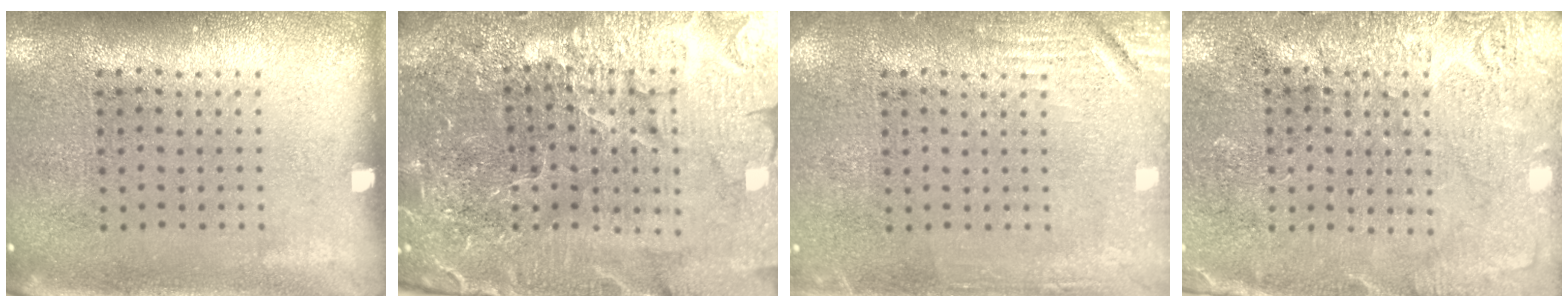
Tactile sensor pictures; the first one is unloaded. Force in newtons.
{"total": 6.3, "press": 5.6, "slide": 2.9}
{"total": 2.7, "press": 2.7, "slide": 0.4}
{"total": 2.7, "press": 2.7, "slide": 0.4}